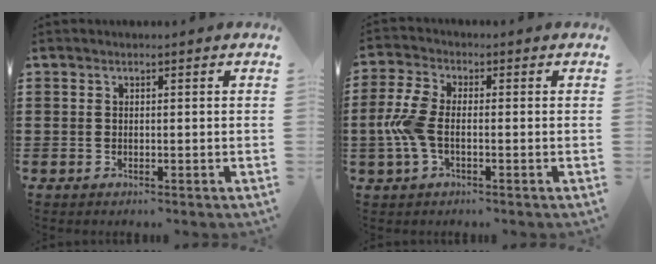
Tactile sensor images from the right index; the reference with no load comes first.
{"total": 6.5, "force": [-1.1, 3.1, 5.6], "torque": [-0.139, -0.004, -0.028]}